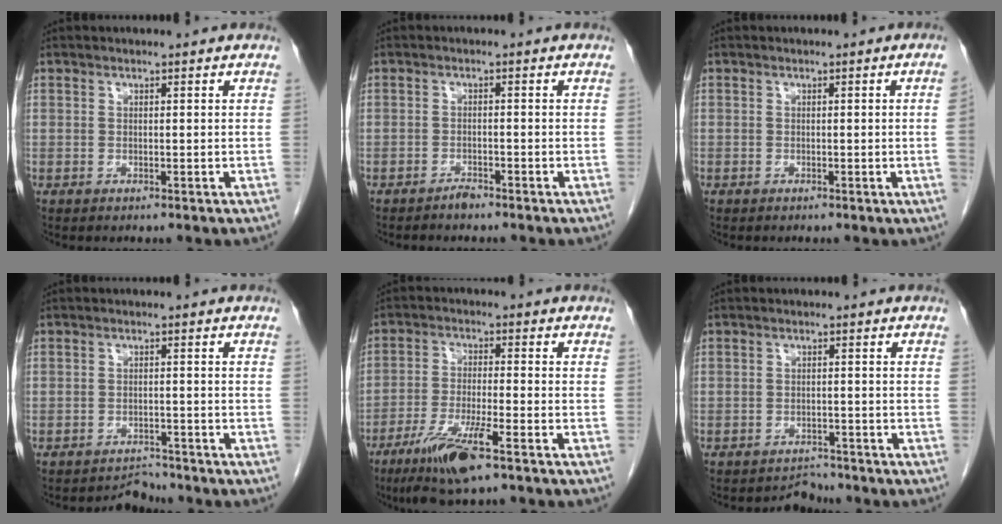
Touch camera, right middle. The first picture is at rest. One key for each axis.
{"total": 1.3, "fx": -1.3, "fy": 0.2, "fz": 0.4, "tx": -0.007, "ty": 0.000, "tz": -0.021}
{"total": 1.8, "fx": -0.3, "fy": -0.8, "fz": 1.6, "tx": -0.016, "ty": -0.001, "tz": -0.004}
{"total": 2.3, "fx": -2.1, "fy": 0.5, "fz": -0.8, "tx": 0.013, "ty": -0.003, "tz": -0.031}
{"total": 9.6, "fx": -6.0, "fy": 0.7, "fz": 7.5, "tx": -0.151, "ty": -0.025, "tz": -0.107}
{"total": 2.2, "fx": -2.0, "fy": 0.7, "fz": -0.7, "tx": 0.009, "ty": -0.001, "tz": -0.029}